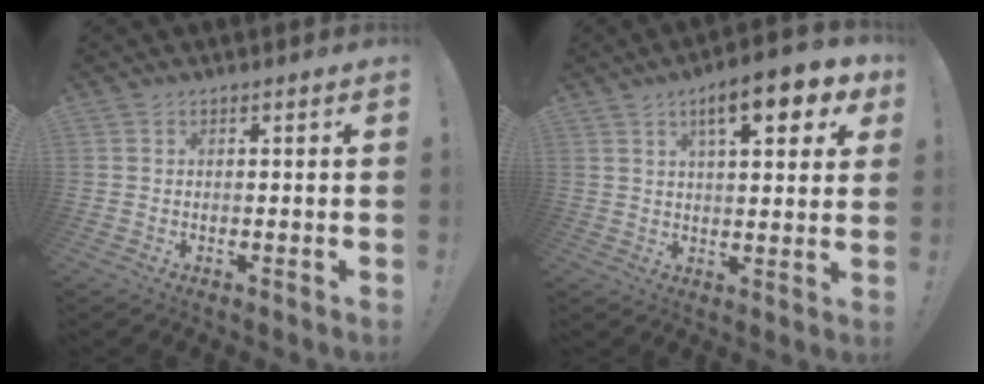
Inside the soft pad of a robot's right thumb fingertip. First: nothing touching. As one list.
[{"total": 12.1, "force": [5.8, 3.7, 9.9], "torque": [-0.138, -0.021, 0.089]}]